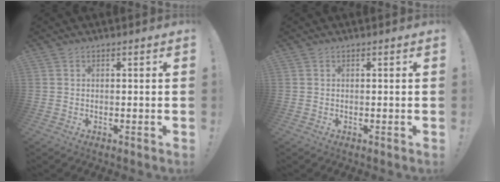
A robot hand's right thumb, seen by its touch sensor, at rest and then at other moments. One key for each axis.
{"total": 0.0}